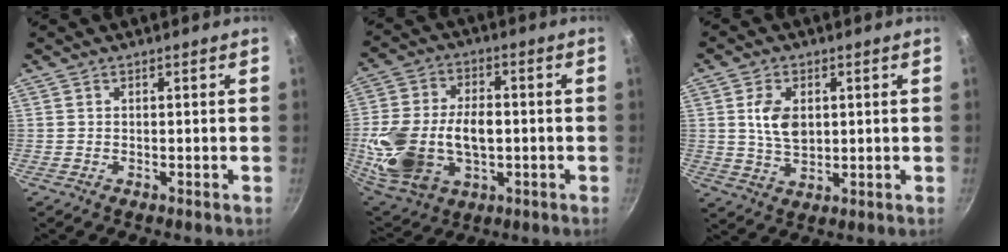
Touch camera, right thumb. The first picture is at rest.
{"total": 19.5, "force": [-2.0, 12.9, 14.4], "torque": [-0.275, 0.016, -0.022]}
{"total": 7.3, "force": [1.4, 4.8, 5.3], "torque": [-0.087, -0.011, 0.028]}